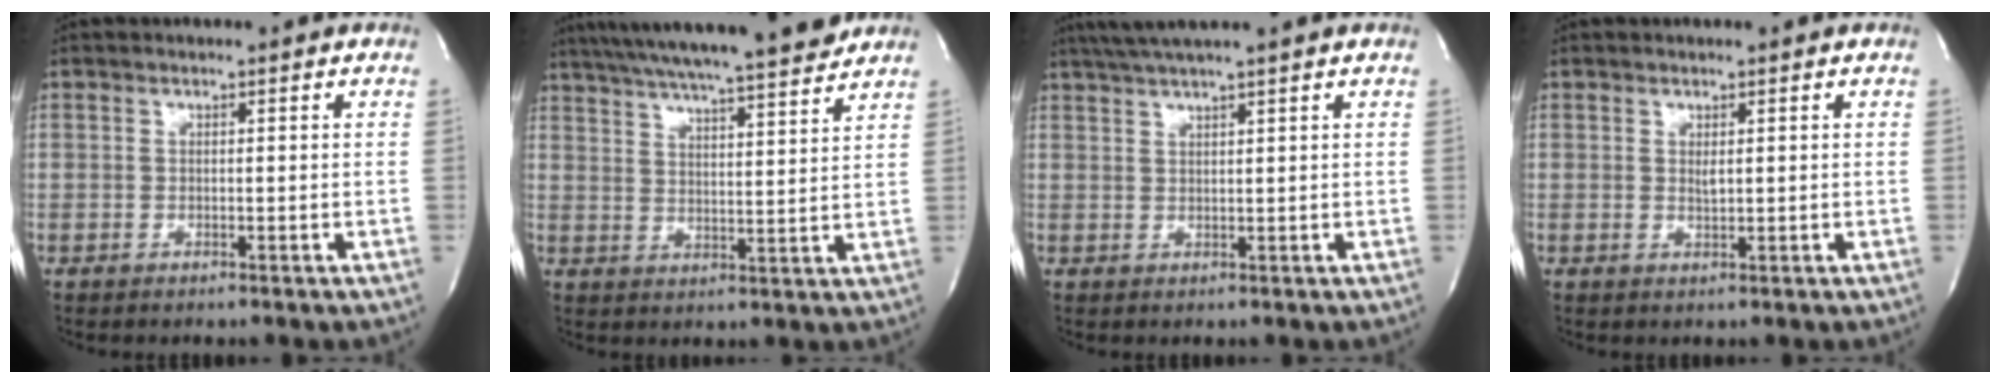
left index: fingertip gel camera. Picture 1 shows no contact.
{"total": 20.0, "force": [17.6, 0.6, 9.4], "torque": [-0.164, 0.001, 0.254]}
{"total": 5.4, "force": [4.3, -1.4, 3.0], "torque": [-0.050, 0.018, 0.077]}
{"total": 0.8, "force": [0.0, 0.2, 0.8], "torque": [-0.020, -0.006, 0.002]}